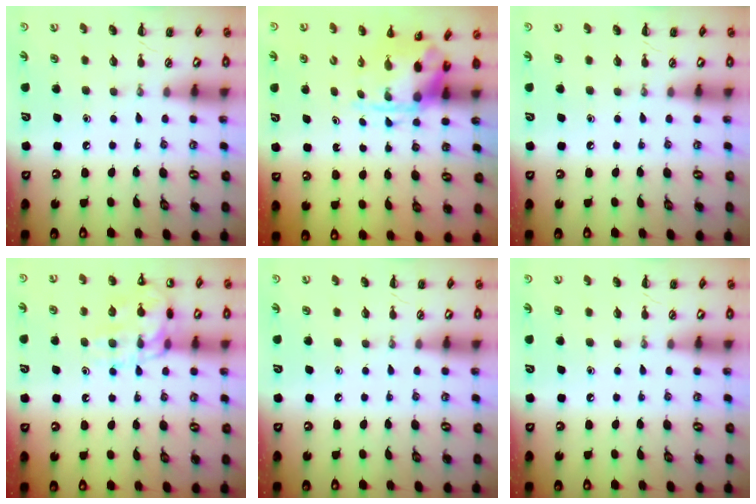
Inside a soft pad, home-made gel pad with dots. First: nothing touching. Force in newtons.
{"total": 3.7, "press": 3.6, "slide": 0.9}
{"total": 0.0}
{"total": 14.2, "press": 14.1, "slide": 2.0}
{"total": 0.0}
{"total": 0.0}